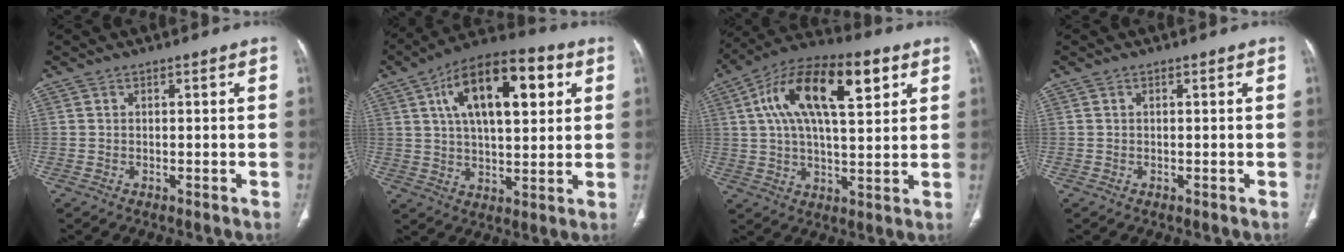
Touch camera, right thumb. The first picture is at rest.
{"total": 19.2, "force": [6.4, 8.8, 15.8], "torque": [-0.230, 0.005, 0.098]}
{"total": 19.8, "force": [6.9, 8.3, 16.6], "torque": [-0.277, 0.011, 0.109]}
{"total": 0.0}